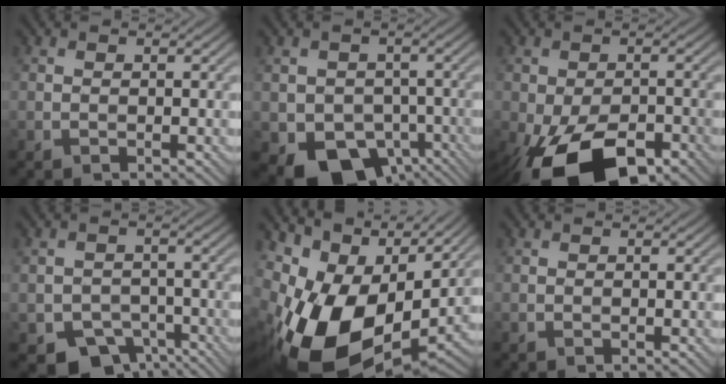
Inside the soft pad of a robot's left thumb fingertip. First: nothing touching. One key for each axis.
{"total": 9.0, "fx": -3.9, "fy": 6.7, "fz": 4.5, "tx": -0.079, "ty": -0.034, "tz": -0.057}
{"total": 15.0, "fx": -8.0, "fy": 7.3, "fz": 10.4, "tx": -0.191, "ty": -0.037, "tz": -0.130}
{"total": 6.4, "fx": -4.0, "fy": 4.3, "fz": 2.6, "tx": -0.036, "ty": -0.011, "tz": -0.068}
{"total": 15.6, "fx": 0.2, "fy": 10.6, "fz": 11.4, "tx": -0.231, "ty": -0.037, "tz": 0.029}
{"total": 0.0}